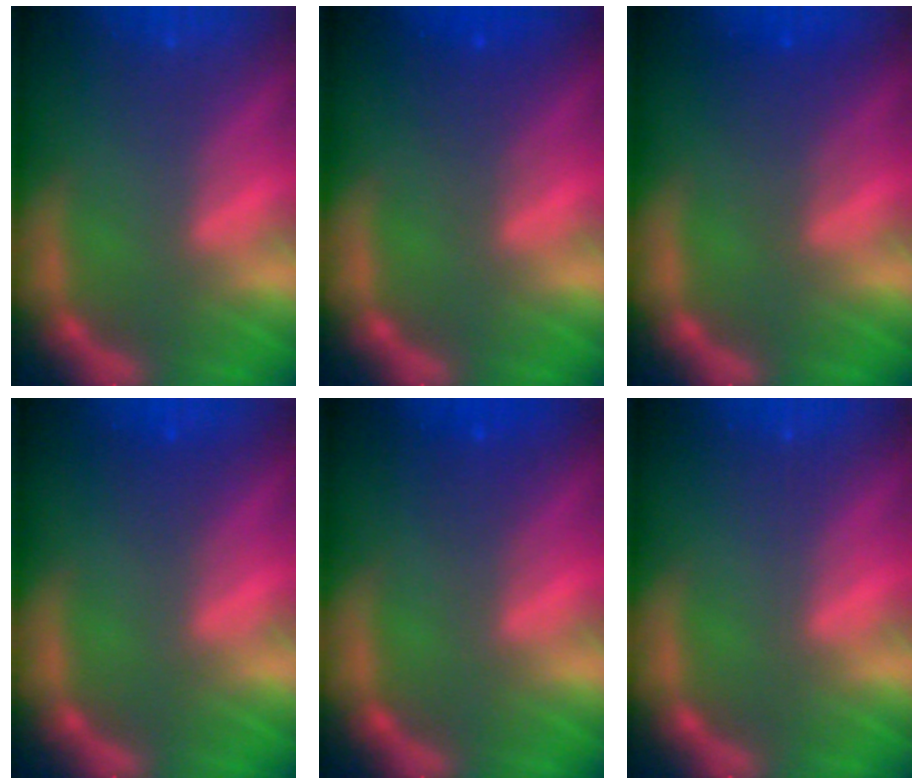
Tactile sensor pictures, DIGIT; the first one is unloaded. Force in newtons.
{"total": 1.9}
{"total": 2.4}
{"total": 1.0}
{"total": 1.5}
{"total": 0.0}